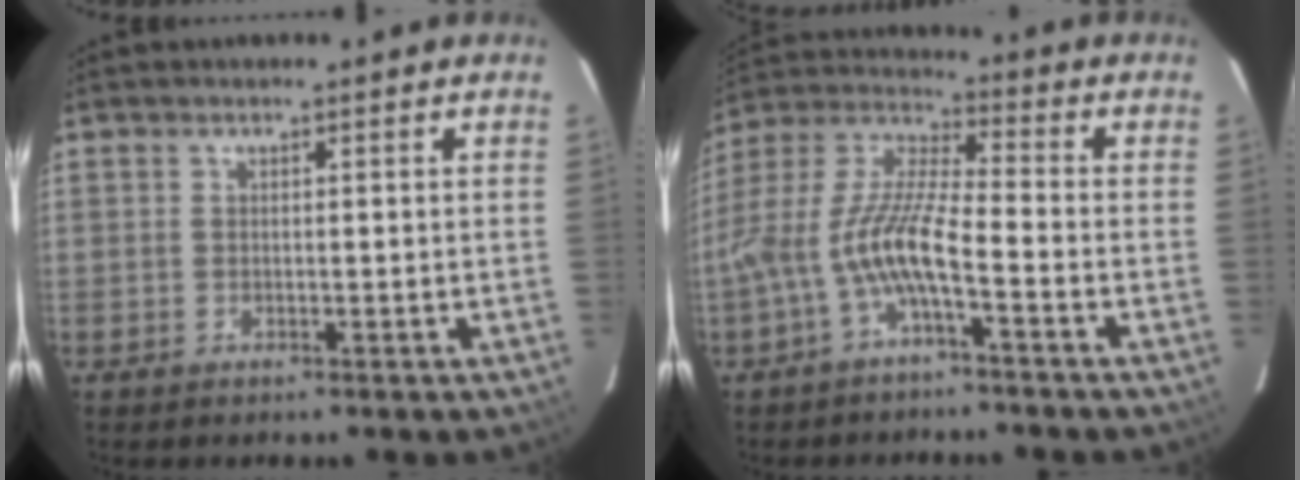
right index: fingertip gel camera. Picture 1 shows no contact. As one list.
[{"total": 10.8, "force": [-4.4, 1.9, 9.6], "torque": [-0.210, 0.007, -0.087]}]